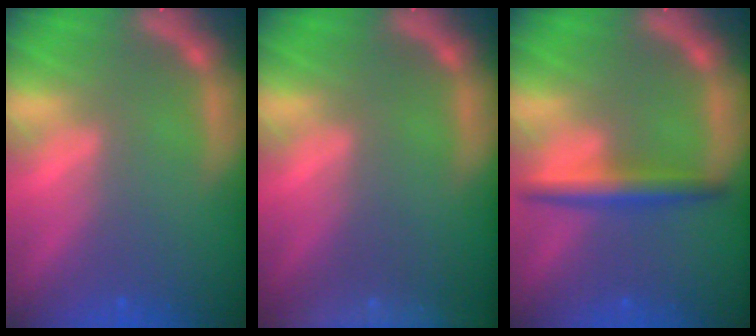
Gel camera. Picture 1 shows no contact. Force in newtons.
{"total": 10.0}
{"total": 3.5}